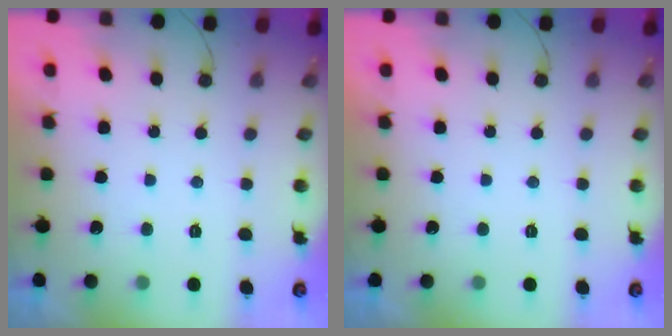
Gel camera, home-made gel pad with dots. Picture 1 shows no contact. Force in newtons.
{"total": 0.0}